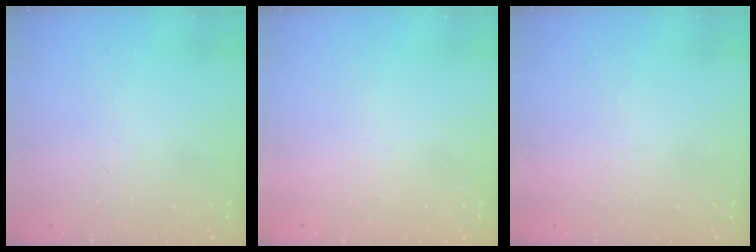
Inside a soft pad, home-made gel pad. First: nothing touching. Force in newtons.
{"total": 1.5, "press": 1.5, "slide": 0.1}
{"total": 1.5, "press": 1.5, "slide": 0.1}